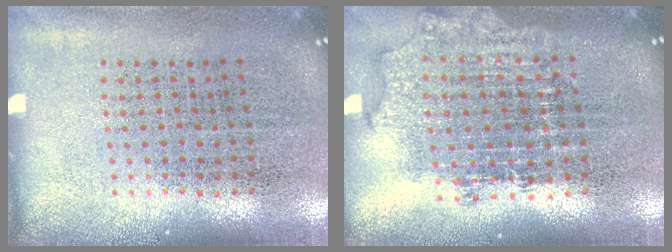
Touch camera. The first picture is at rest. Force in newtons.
{"total": 1.8, "press": 1.4, "slide": 1.1}